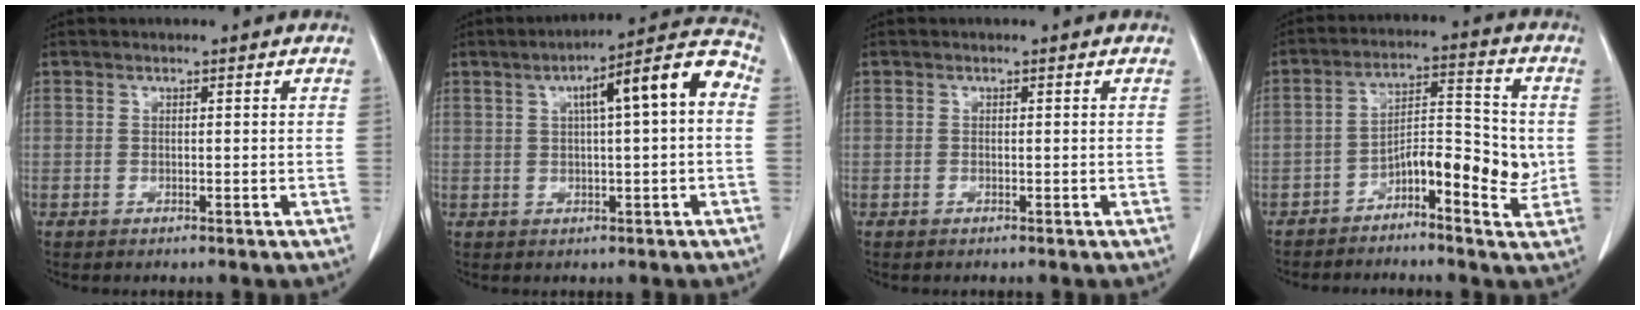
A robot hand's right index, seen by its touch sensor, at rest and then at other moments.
{"total": 10.6, "force": [1.9, 1.3, 10.4], "torque": [-0.144, 0.038, 0.022]}
{"total": 0.0}
{"total": 8.9, "force": [-2.7, 3.1, 7.9], "torque": [-0.124, 0.023, -0.044]}